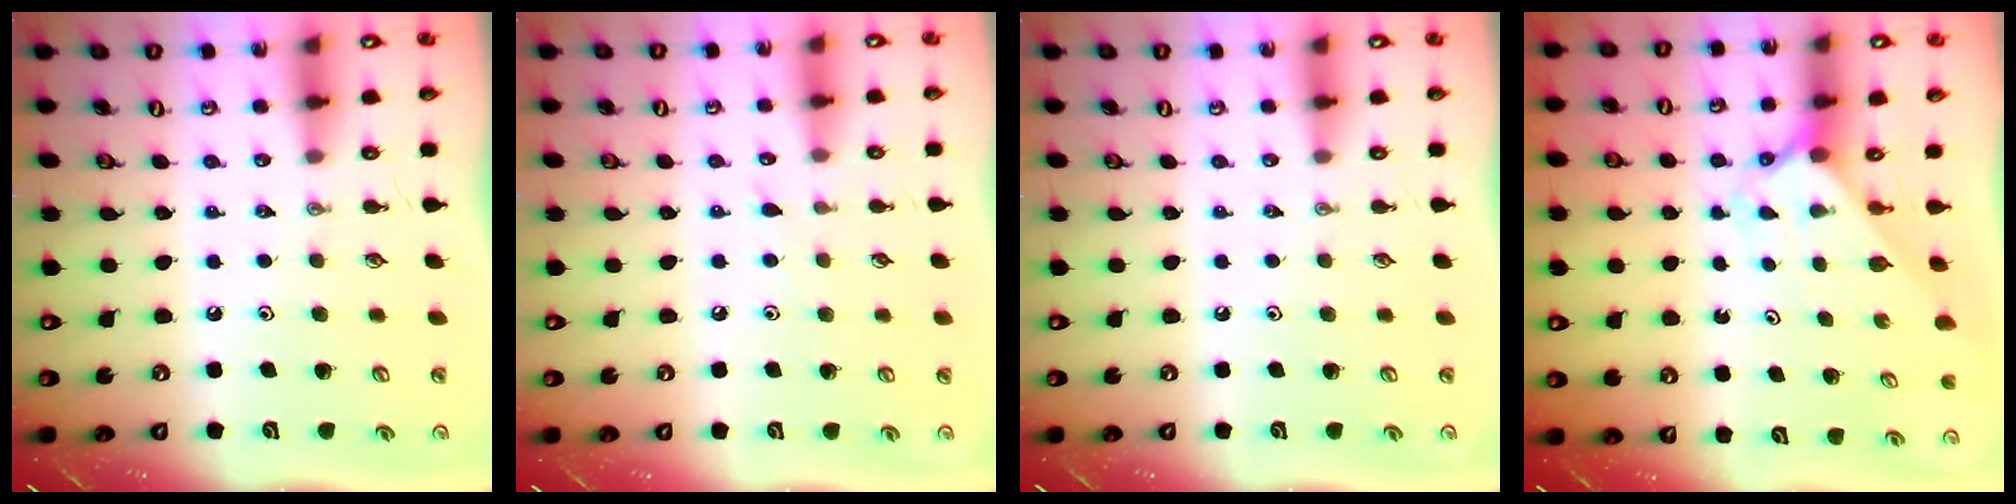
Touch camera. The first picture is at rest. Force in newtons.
{"total": 3.7, "press": 3.7, "slide": 0.5}
{"total": 0.0}
{"total": 2.1, "press": 2.1, "slide": 0.2}